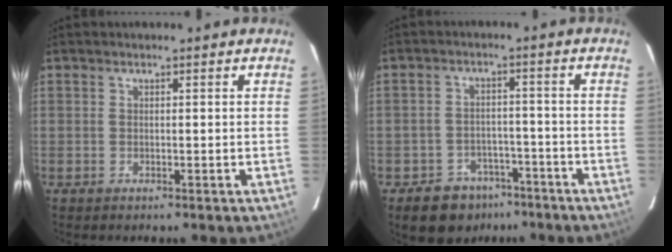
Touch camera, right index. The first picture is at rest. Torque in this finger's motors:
{"motor_torque": [0.31, -0.36, -0.04, -0.08]}